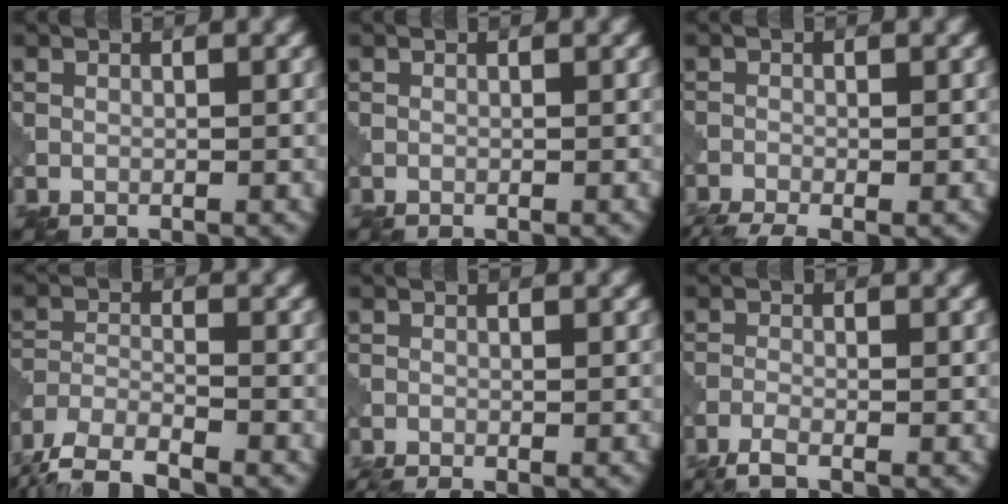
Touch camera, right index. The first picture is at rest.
{"total": 0.0}
{"total": 3.8, "force": [-2.9, 0.8, 2.3], "torque": [-0.042, -0.012, -0.060]}
{"total": 6.2, "force": [-5.3, 1.3, 2.8], "torque": [-0.057, -0.010, -0.106]}
{"total": 1.8, "force": [-1.5, 0.3, 1.1], "torque": [-0.020, -0.006, -0.030]}
{"total": 1.9, "force": [-1.5, 0.3, 1.2], "torque": [-0.026, -0.004, -0.040]}